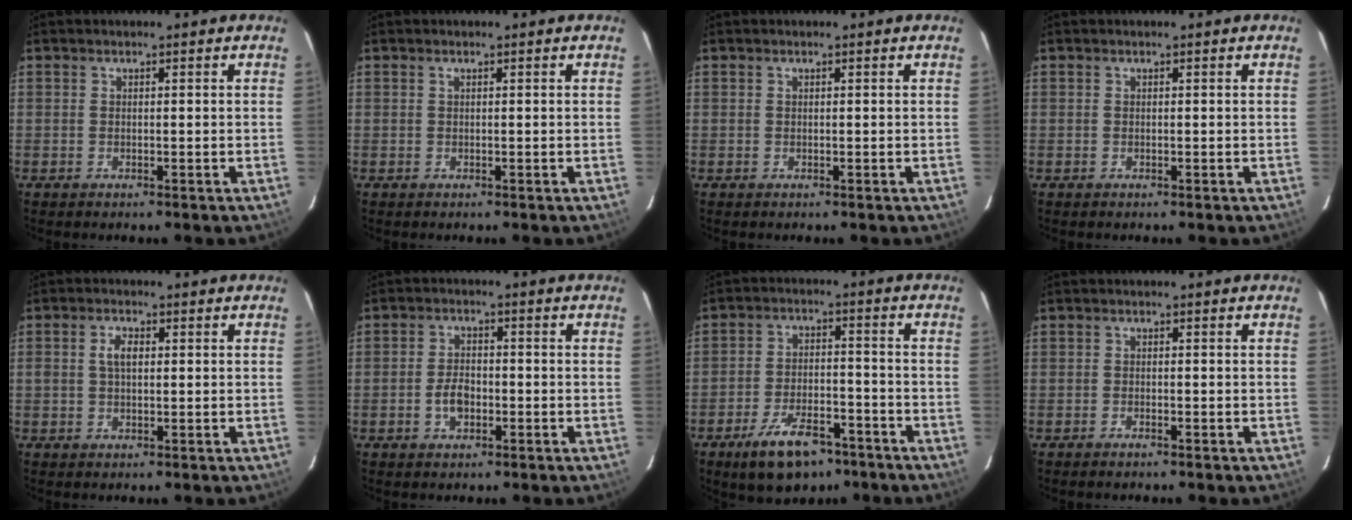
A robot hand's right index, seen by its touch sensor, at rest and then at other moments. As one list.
[{"total": 0.0}, {"total": 0.0}, {"total": 0.0}, {"total": 3.0, "force": [0.5, 1.7, 2.5], "torque": [-0.047, 0.008, 0.010]}, {"total": 4.2, "force": [-1.4, 2.7, 2.9], "torque": [-0.060, 0.005, -0.022]}, {"total": 12.1, "force": [-8.1, 5.5, 7.1], "torque": [-0.148, 0.001, -0.127]}, {"total": 1.0, "force": [-0.9, 0.2, 0.4], "torque": [-0.013, 0.000, -0.019]}]